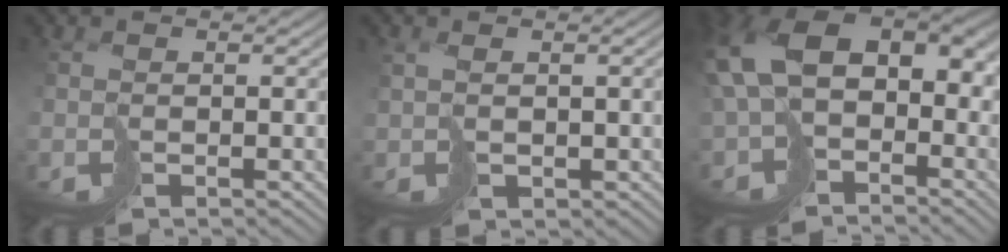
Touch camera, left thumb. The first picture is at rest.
{"total": 2.9, "force": [0.6, 1.4, 2.5], "torque": [-0.053, -0.002, 0.020]}
{"total": 13.0, "force": [-0.7, 9.1, 9.2], "torque": [-0.216, -0.021, 0.007]}